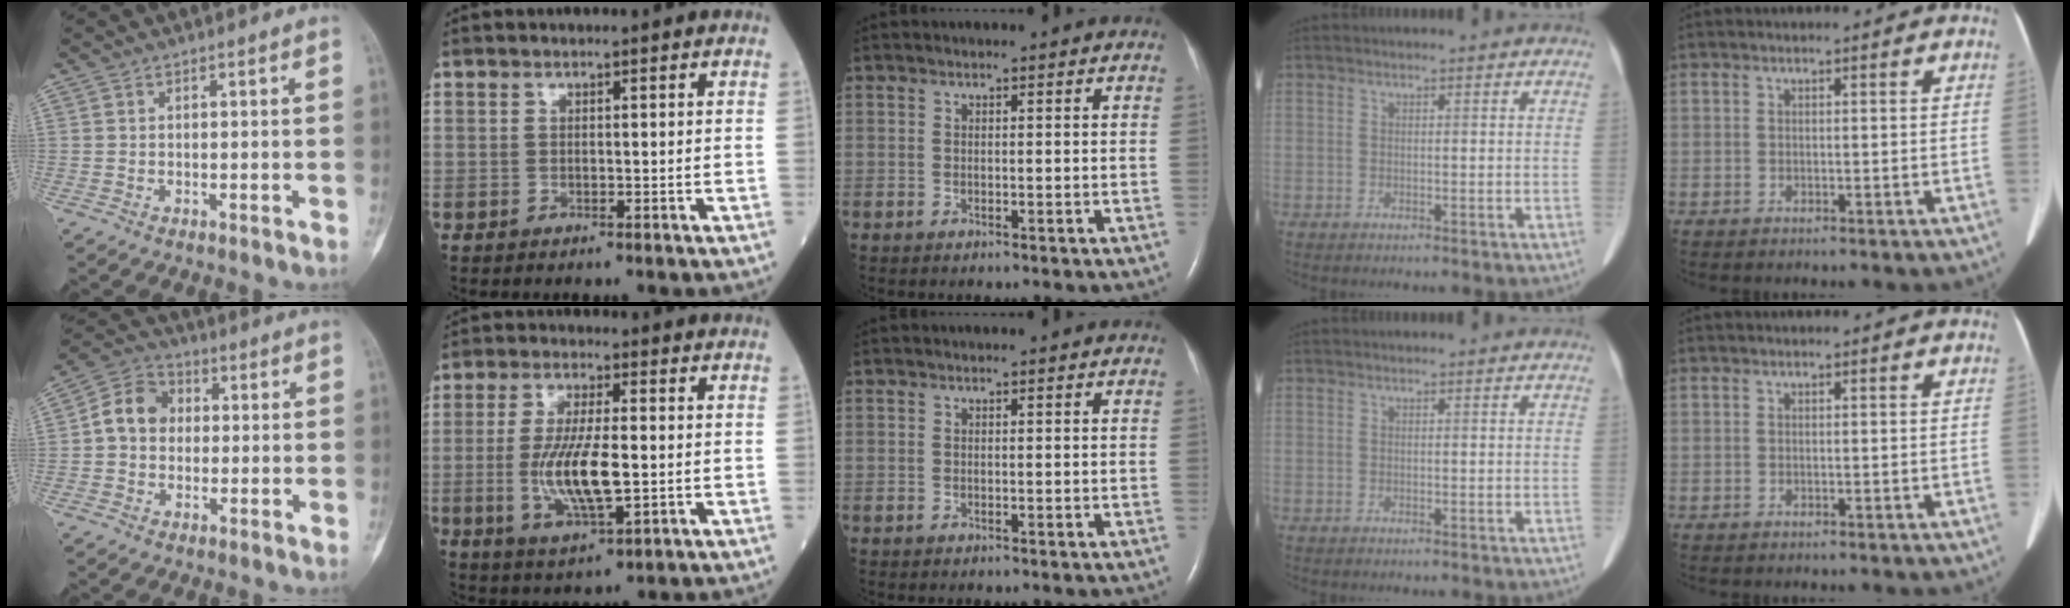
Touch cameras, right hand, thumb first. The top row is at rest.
{"thumb": {"total": 8.4, "force": [0.4, 7.0, 4.6], "torque": [-0.065, 0.024, -0.007]}, "index": {"total": 10.7, "force": [-1.3, 2.5, 10.4], "torque": [-0.212, -0.010, -0.020]}}